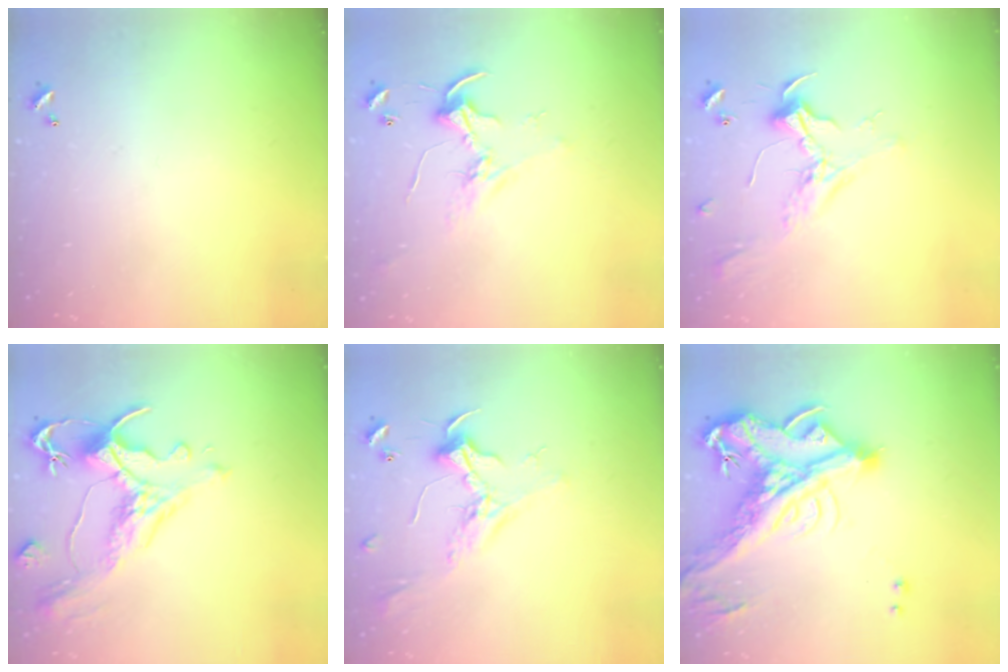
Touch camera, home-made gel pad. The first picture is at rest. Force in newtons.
{"total": 2.5, "press": 2.5, "slide": 0.2}
{"total": 2.3, "press": 2.2, "slide": 0.9}
{"total": 1.8, "press": 0.9, "slide": 1.5}
{"total": 2.5, "press": 2.3, "slide": 0.8}
{"total": 12.9, "press": 12.6, "slide": 3.0}